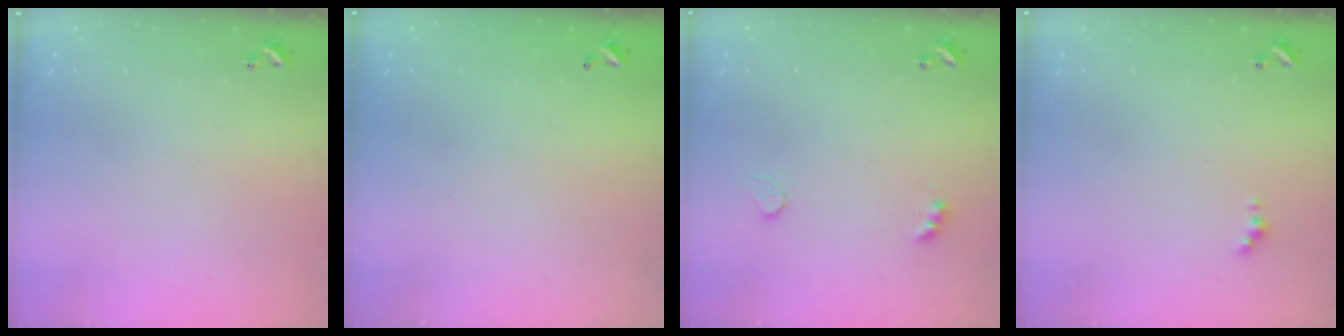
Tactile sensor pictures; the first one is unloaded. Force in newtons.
{"total": 2.8, "press": 2.8, "slide": 0.1}
{"total": 5.0, "press": 4.9, "slide": 1.0}
{"total": 1.0, "press": 0.9, "slide": 0.5}